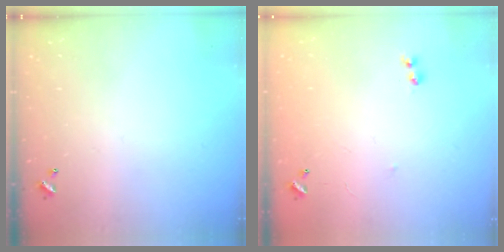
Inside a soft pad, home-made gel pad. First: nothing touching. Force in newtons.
{"total": 6.4, "press": 6.4, "slide": 0.8}